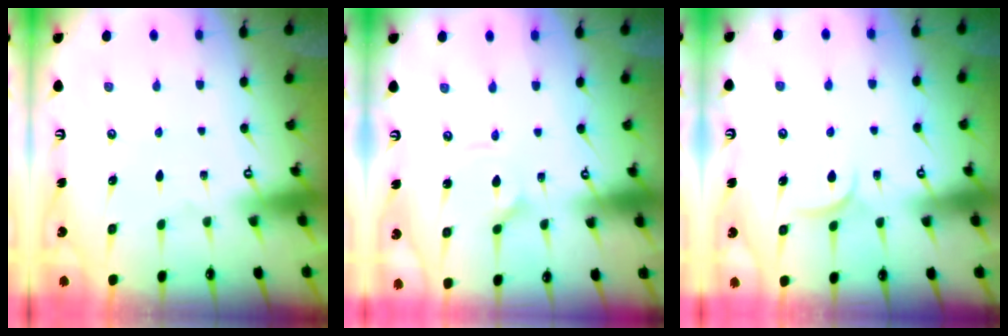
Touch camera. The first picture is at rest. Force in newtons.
{"total": 2.1, "press": 2.1, "slide": 0.6}
{"total": 5.6, "press": 5.6, "slide": 0.4}